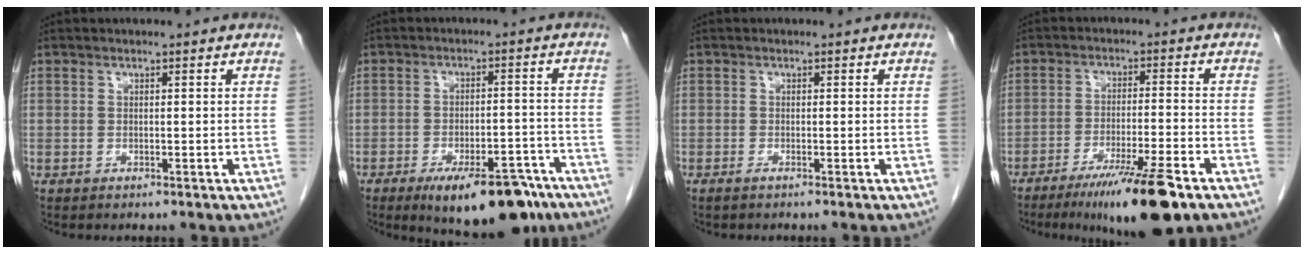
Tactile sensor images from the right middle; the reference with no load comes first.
{"total": 13.6, "force": [-9.5, 4.6, 8.5], "torque": [-0.087, 0.008, -0.136]}
{"total": 0.6, "force": [-0.4, 0.0, 0.4], "torque": [-0.008, 0.000, -0.009]}
{"total": 12.1, "force": [-8.0, 0.5, 9.0], "torque": [-0.142, -0.029, -0.130]}